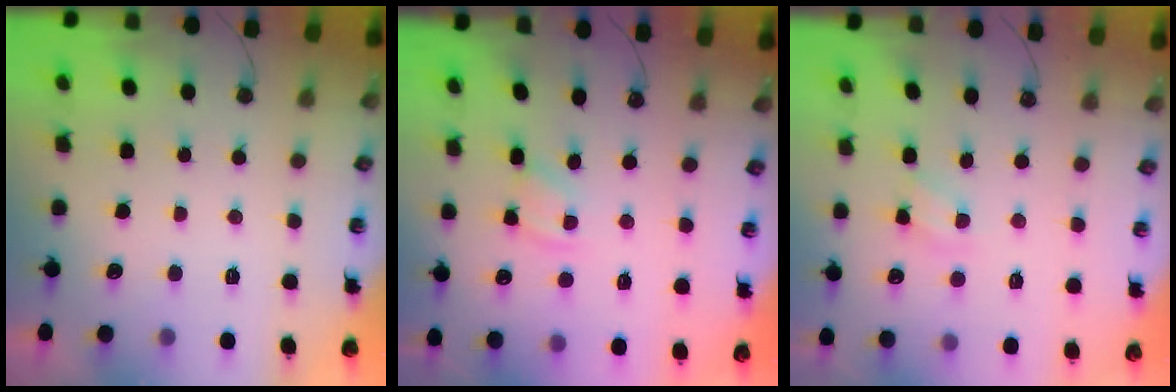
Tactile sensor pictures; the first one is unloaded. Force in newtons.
{"total": 1.9, "press": 1.9, "slide": 0.3}
{"total": 3.6, "press": 3.6, "slide": 0.5}